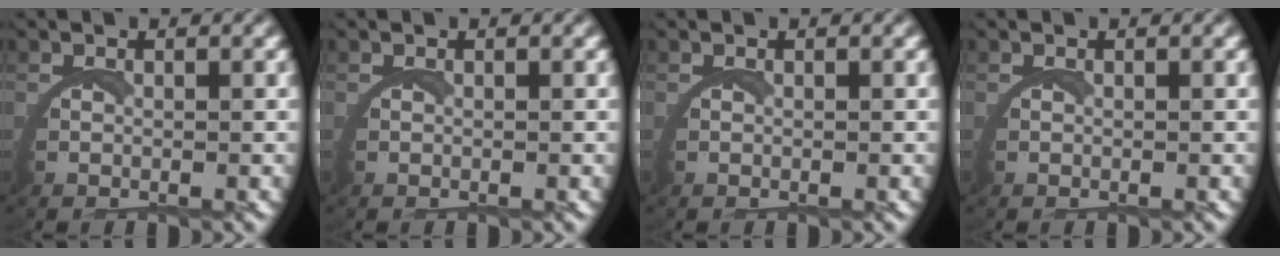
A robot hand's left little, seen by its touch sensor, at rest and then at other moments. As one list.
[{"total": 0.0}, {"total": 0.0}, {"total": 0.0}]